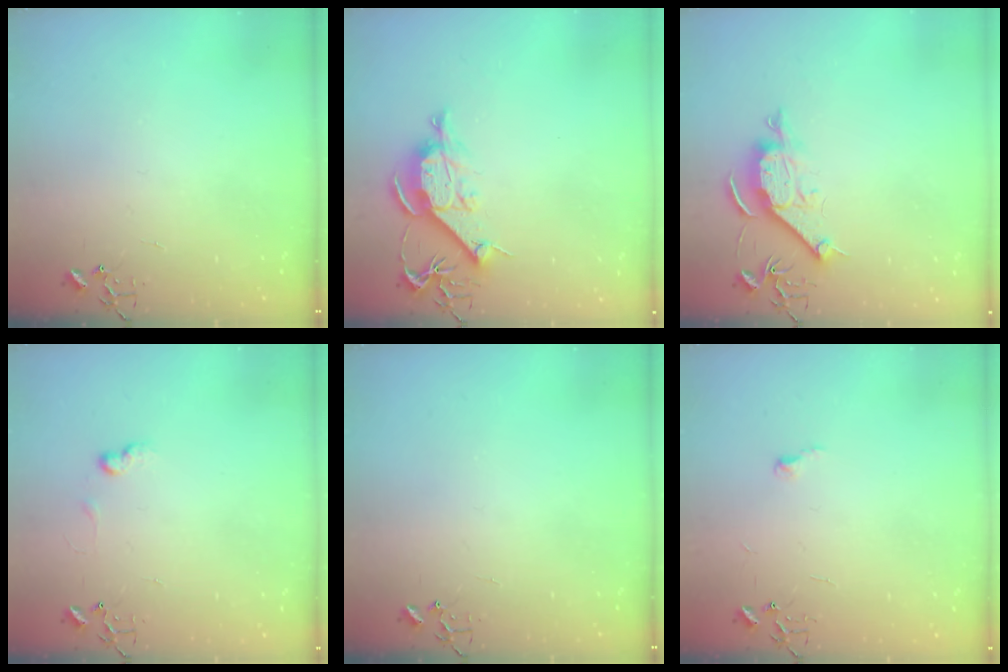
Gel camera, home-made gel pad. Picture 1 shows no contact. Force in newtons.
{"total": 9.9, "press": 9.9, "slide": 0.6}
{"total": 10.4, "press": 10.4, "slide": 0.9}
{"total": 6.7, "press": 6.6, "slide": 0.9}
{"total": 0.0}
{"total": 3.4, "press": 3.4, "slide": 0.5}